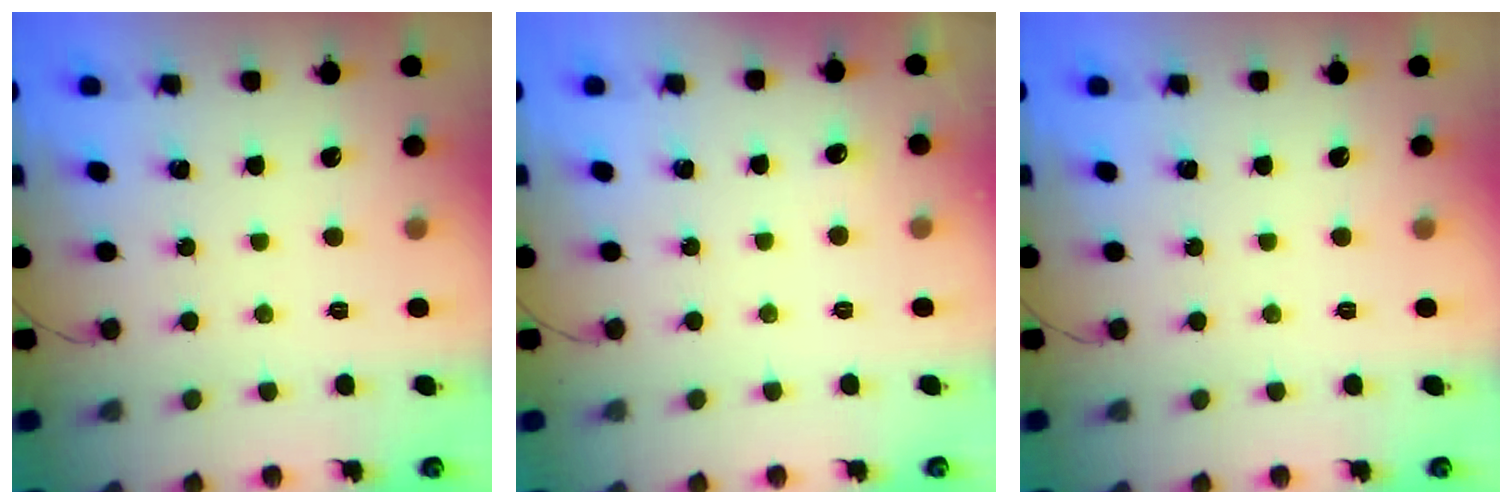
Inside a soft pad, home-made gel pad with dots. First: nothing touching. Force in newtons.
{"total": 12.0, "press": 2.8, "slide": 11.6}
{"total": 0.0}